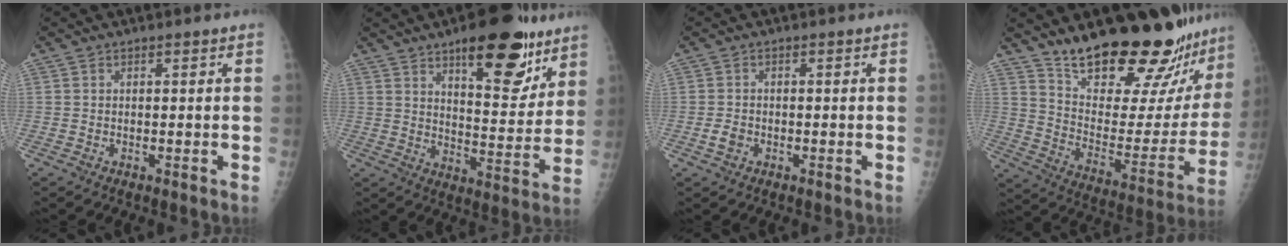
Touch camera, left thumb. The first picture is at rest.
{"total": 18.0, "force": [11.0, 7.0, 12.4], "torque": [-0.120, -0.062, 0.160]}
{"total": 2.2, "force": [-0.8, 1.7, 1.2], "torque": [-0.019, 0.002, -0.015]}
{"total": 27.0, "force": [22.5, 7.5, 12.9], "torque": [-0.160, -0.142, 0.323]}